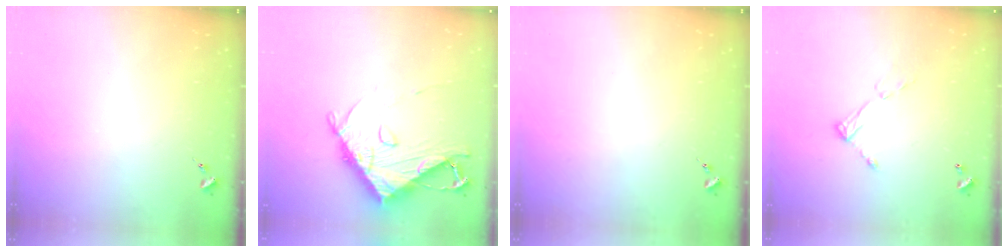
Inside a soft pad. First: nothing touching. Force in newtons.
{"total": 14.2, "press": 14.1, "slide": 1.7}
{"total": 0.0}
{"total": 8.2, "press": 8.2, "slide": 0.5}